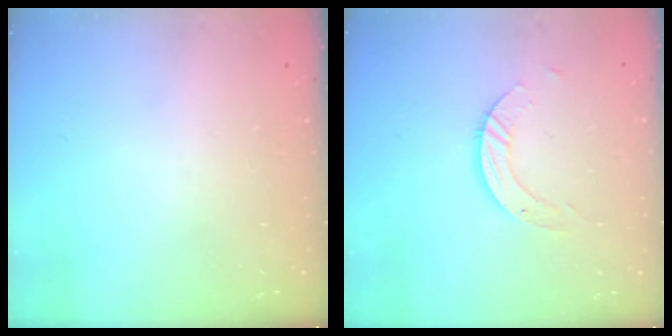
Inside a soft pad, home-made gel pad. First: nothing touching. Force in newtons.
{"total": 4.5, "press": 4.5, "slide": 0.1}